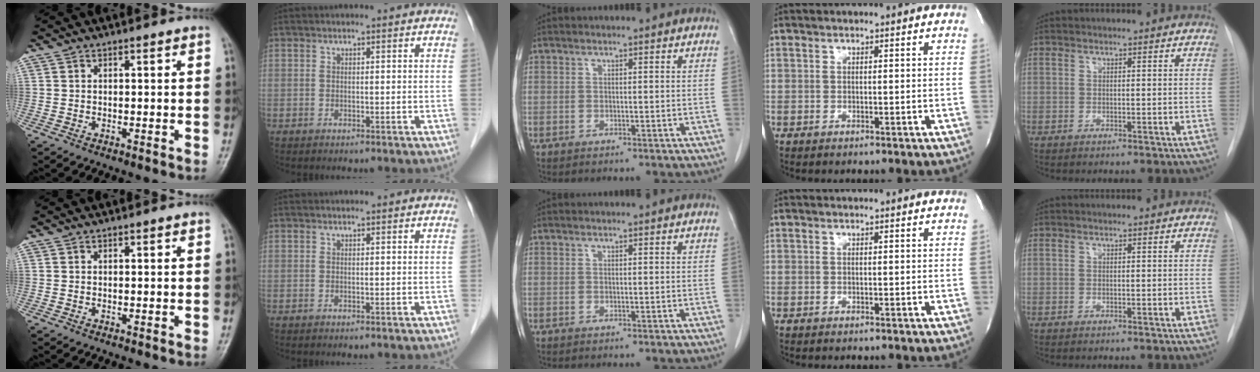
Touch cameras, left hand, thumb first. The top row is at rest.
{}